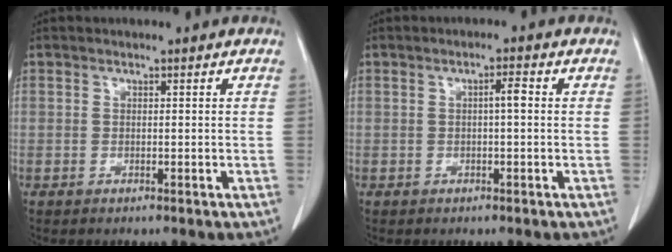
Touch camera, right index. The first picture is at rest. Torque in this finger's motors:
{"motor_torque": [0.22, -0.03, 0.08, 0.01]}